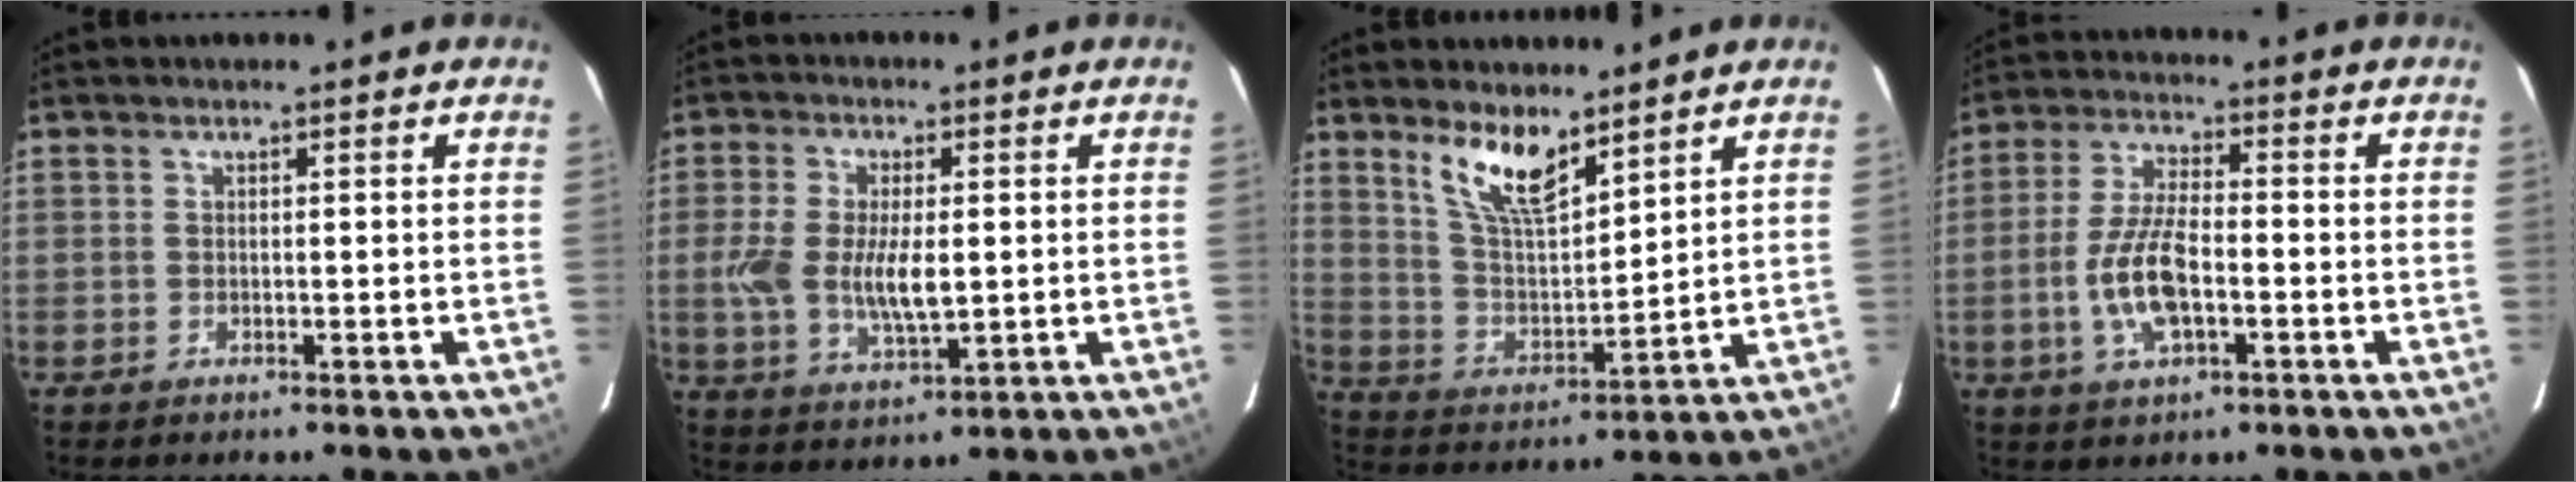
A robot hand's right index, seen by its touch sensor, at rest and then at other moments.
{"total": 9.6, "force": [-0.5, 4.3, 8.6], "torque": [-0.180, -0.008, -0.009]}
{"total": 10.5, "force": [7.5, 3.3, 6.7], "torque": [-0.125, -0.002, 0.152]}
{"total": 10.1, "force": [-2.8, 3.9, 8.9], "torque": [-0.186, 0.001, -0.053]}